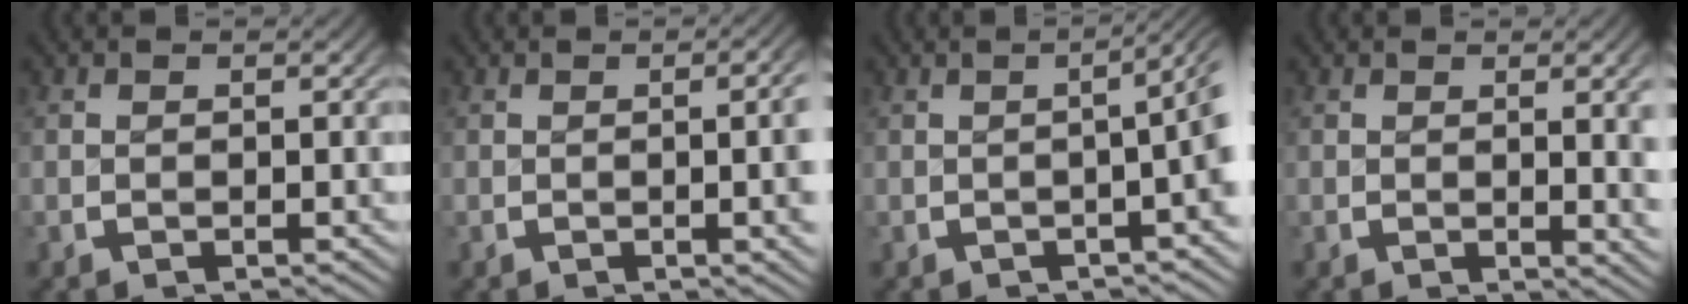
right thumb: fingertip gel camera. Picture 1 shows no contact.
{"total": 4.7, "force": [-0.1, 1.5, 4.5], "torque": [-0.039, 0.013, -0.010]}
{"total": 4.3, "force": [0.6, 1.3, 4.1], "torque": [-0.050, 0.016, 0.001]}
{"total": 3.3, "force": [0.3, 0.6, 3.2], "torque": [-0.033, -0.003, 0.006]}